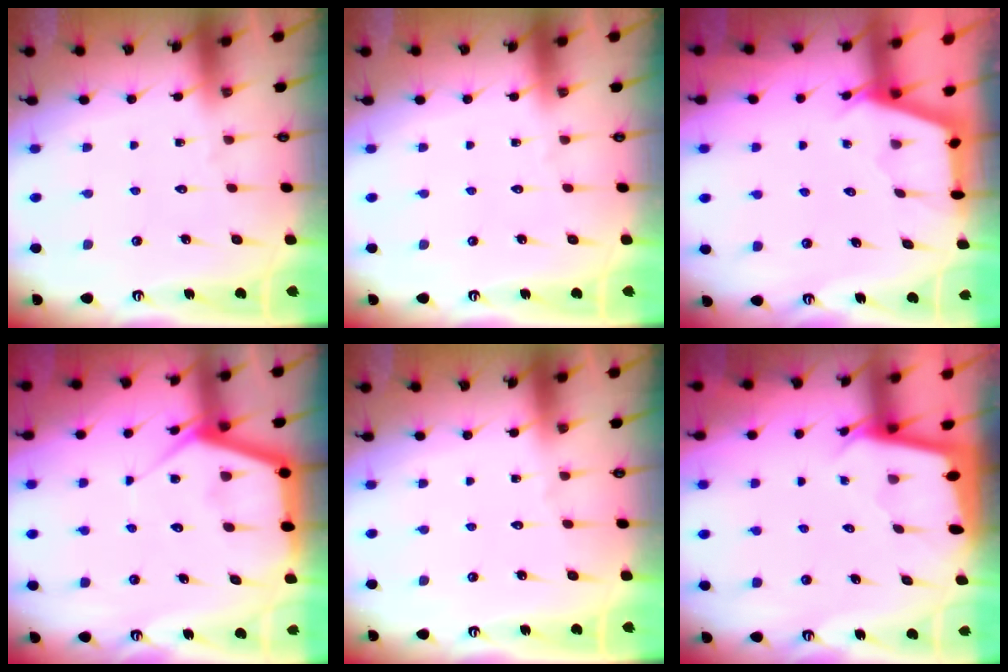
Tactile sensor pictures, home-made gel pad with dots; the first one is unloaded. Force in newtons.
{"total": 0.0}
{"total": 2.7, "press": 2.7, "slide": 0.4}
{"total": 8.2, "press": 8.2, "slide": 0.7}
{"total": 0.0}
{"total": 1.9, "press": 1.9, "slide": 0.1}